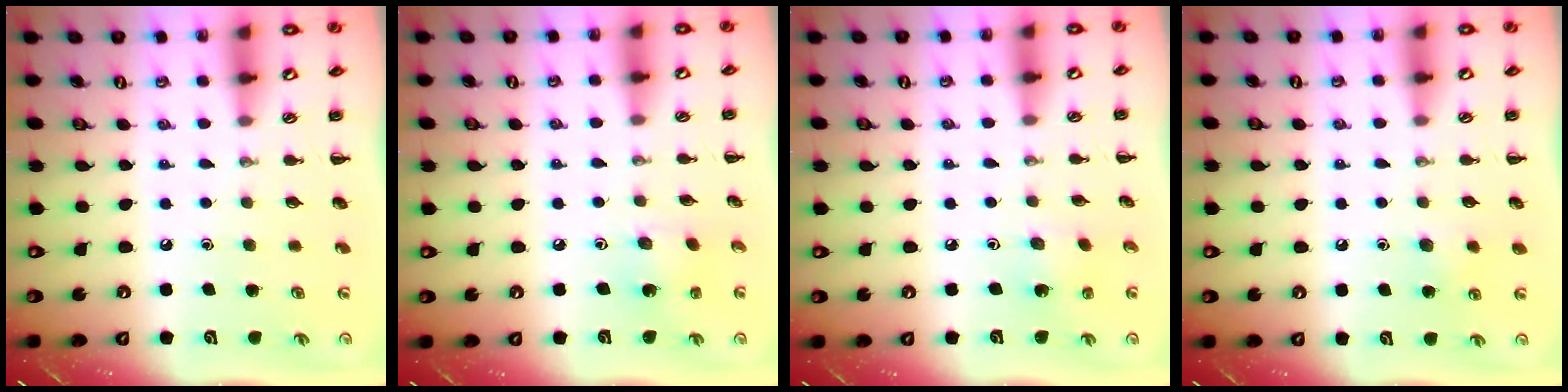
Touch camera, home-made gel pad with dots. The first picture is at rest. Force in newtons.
{"total": 1.7, "press": 1.7, "slide": 0.5}
{"total": 1.5, "press": 1.3, "slide": 0.6}
{"total": 5.4, "press": 5.2, "slide": 1.6}